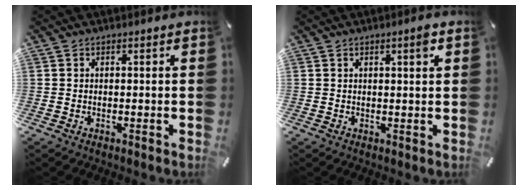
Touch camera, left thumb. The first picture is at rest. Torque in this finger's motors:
{"motor_torque": [0.07, -0.20, 0.05, 0.12, 0.02]}